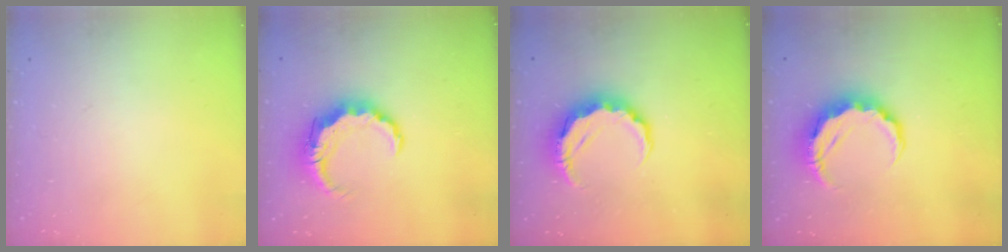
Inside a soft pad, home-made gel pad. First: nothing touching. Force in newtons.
{"total": 8.5, "press": 8.5, "slide": 0.9}
{"total": 8.2, "press": 8.1, "slide": 1.4}
{"total": 8.2, "press": 8.1, "slide": 1.2}